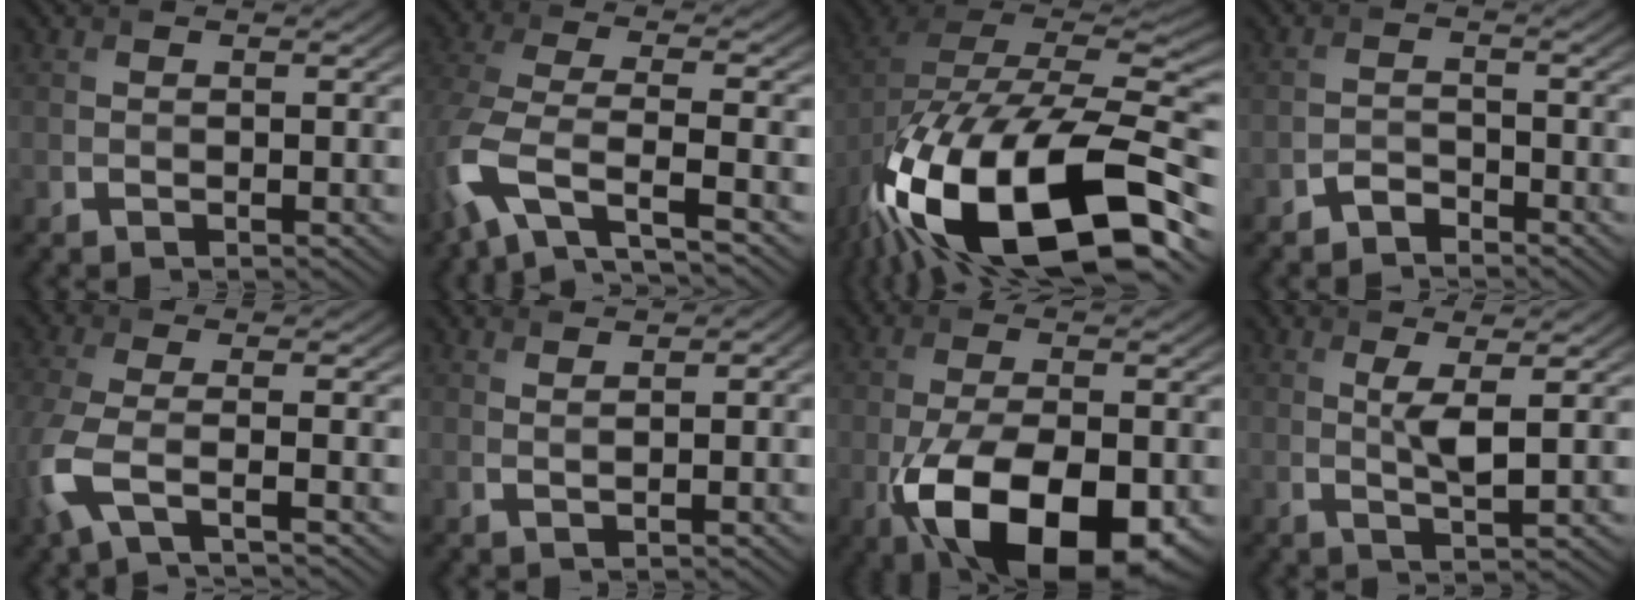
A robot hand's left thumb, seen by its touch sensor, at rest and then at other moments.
{"total": 9.9, "force": [-5.0, 4.0, 7.6], "torque": [-0.192, -0.023, -0.104]}
{"total": 20.1, "force": [-9.9, 10.0, 14.4], "torque": [-0.291, -0.039, -0.151]}
{"total": 1.9, "force": [-1.8, 0.4, -0.1], "torque": [0.000, 0.003, -0.038]}
{"total": 6.1, "force": [-3.4, 1.8, 4.7], "torque": [-0.121, -0.016, -0.083]}
{"total": 2.3, "force": [1.0, 0.7, 1.9], "torque": [-0.017, -0.001, 0.002]}
{"total": 14.7, "force": [-6.0, 7.2, 11.3], "torque": [-0.211, -0.034, -0.093]}
{"total": 2.6, "force": [0.6, 0.2, 2.5], "torque": [-0.059, -0.001, 0.015]}